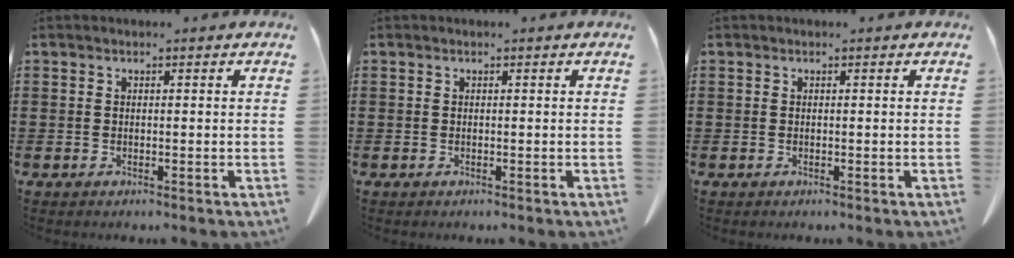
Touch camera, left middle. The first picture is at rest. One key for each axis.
{"total": 0.0}
{"total": 0.0}